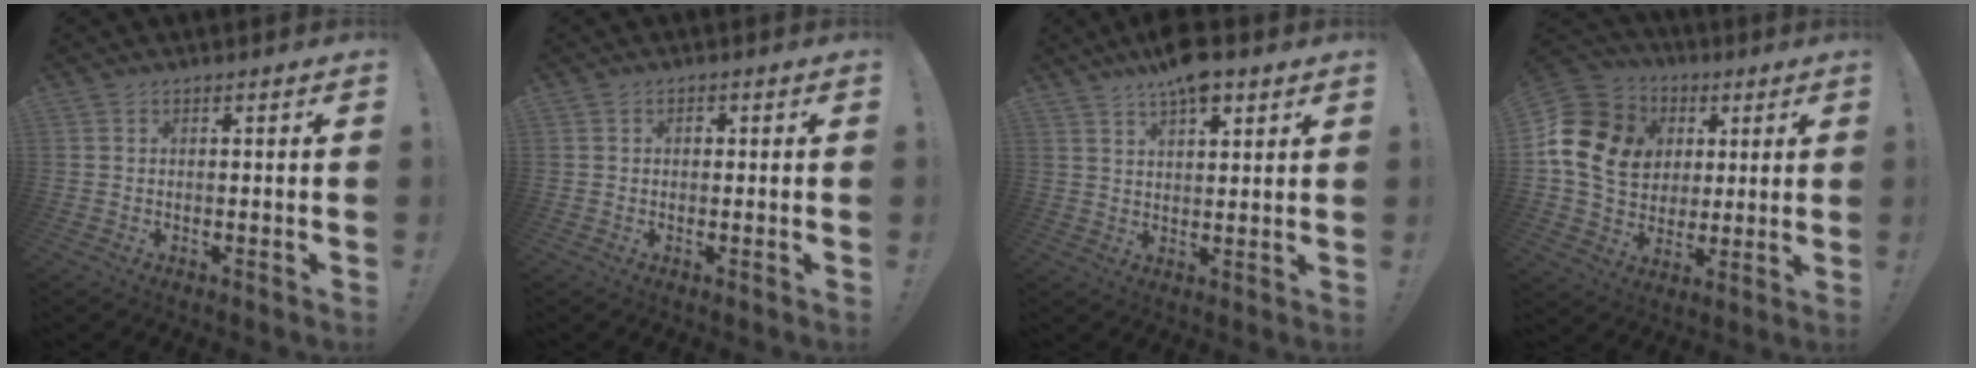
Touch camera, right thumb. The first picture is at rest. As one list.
[{"total": 1.1, "force": [-0.1, 1.0, 0.5], "torque": [-0.011, 0.004, -0.002]}, {"total": 8.3, "force": [5.7, 3.1, 5.2], "torque": [-0.072, -0.032, 0.099]}, {"total": 16.9, "force": [3.9, 14.1, 8.6], "torque": [-0.149, -0.001, 0.088]}]